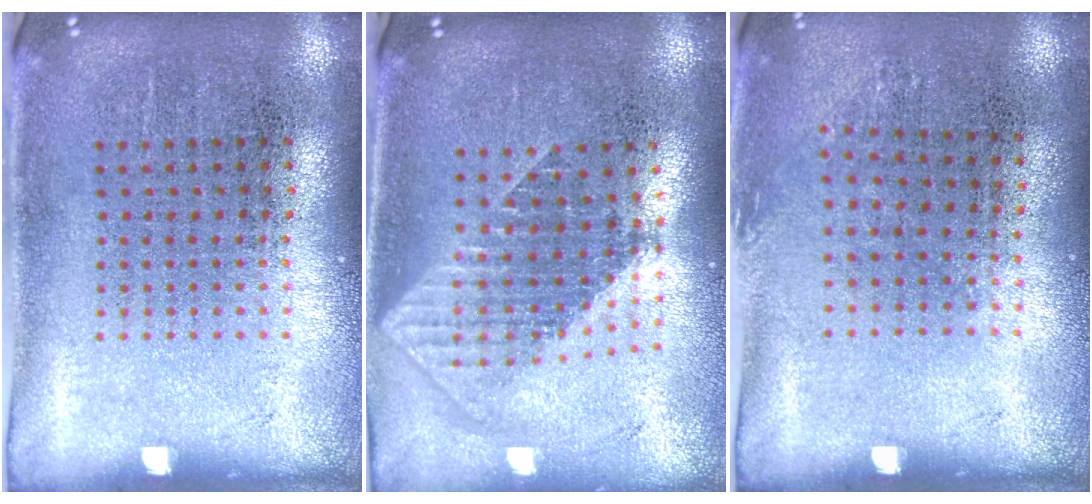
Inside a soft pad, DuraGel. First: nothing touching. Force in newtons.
{"total": 1.8, "press": 1.5, "slide": 1.0}
{"total": 0.7, "press": 0.6, "slide": 0.4}